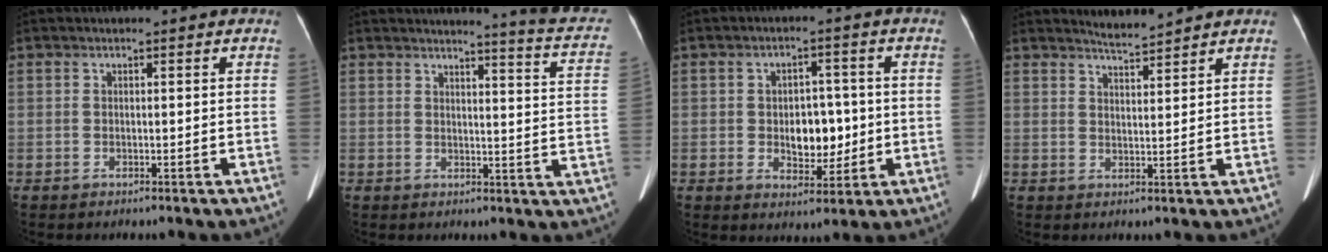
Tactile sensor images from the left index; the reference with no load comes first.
{"total": 10.8, "force": [9.8, -0.2, 4.5], "torque": [-0.048, -0.053, 0.086]}
{"total": 6.3, "force": [-0.4, 3.9, 4.9], "torque": [-0.074, 0.008, 0.003]}
{"total": 3.3, "force": [3.2, -0.5, 0.4], "torque": [-0.012, 0.000, 0.060]}